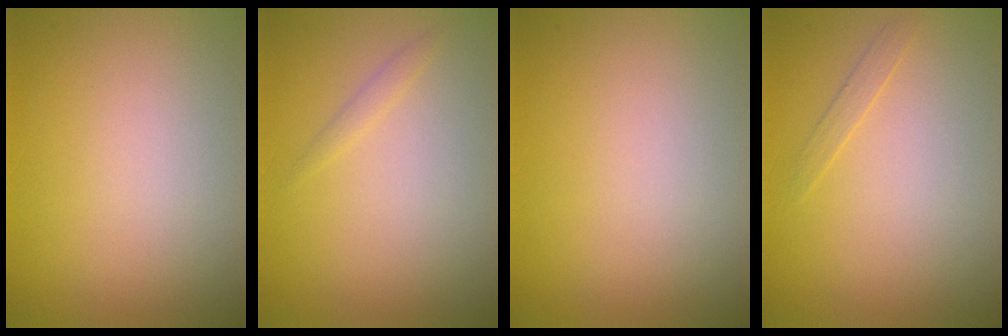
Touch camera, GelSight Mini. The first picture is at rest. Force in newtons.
{"total": 0.7, "press": 0.7, "slide": 0.0}
{"total": 0.0}
{"total": 0.7, "press": 0.7, "slide": 0.0}